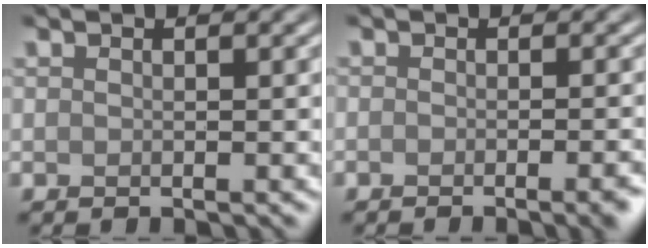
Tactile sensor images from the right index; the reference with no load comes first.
{"total": 2.7, "force": [-1.8, 0.5, 2.0], "torque": [-0.017, 0.000, -0.024]}